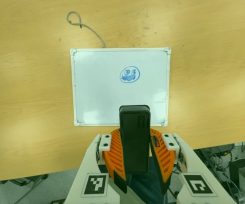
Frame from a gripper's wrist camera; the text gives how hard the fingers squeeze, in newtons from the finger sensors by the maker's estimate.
{"total": 9.7, "left": 7.9, "right": 11.5}